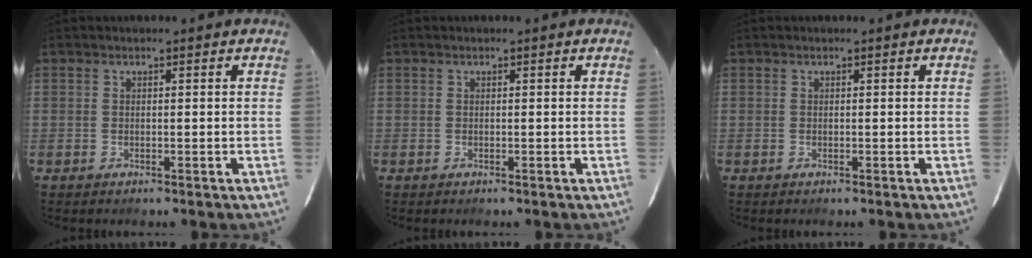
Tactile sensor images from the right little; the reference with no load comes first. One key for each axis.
{"total": 0.0}
{"total": 0.0}